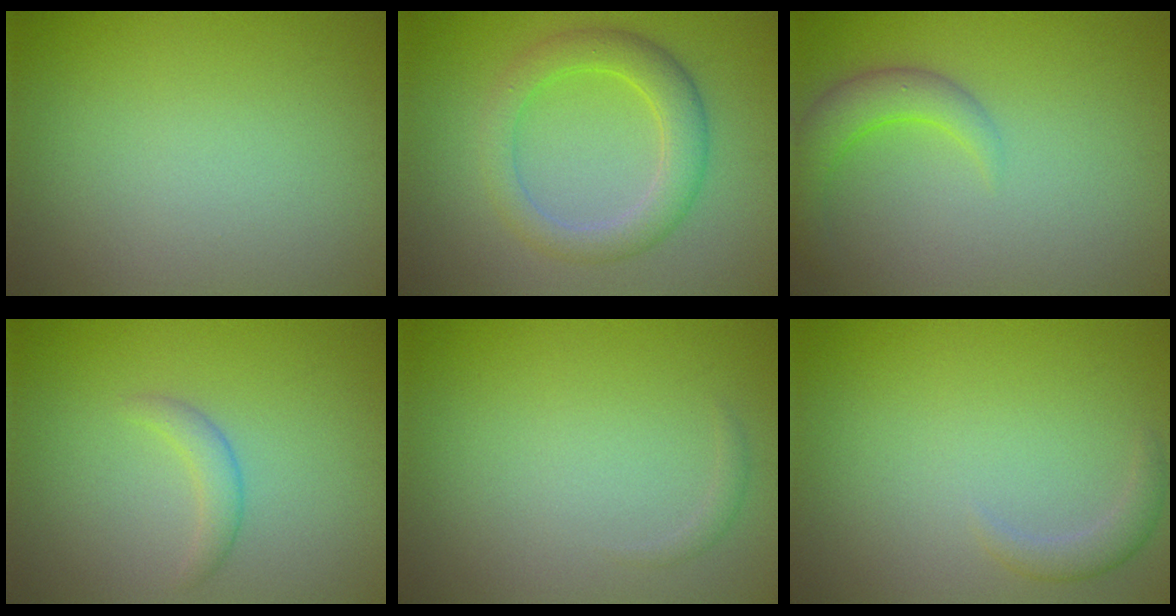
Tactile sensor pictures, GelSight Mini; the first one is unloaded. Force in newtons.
{"total": 4.3, "press": 4.3, "slide": 0.1}
{"total": 3.2, "press": 3.2, "slide": 0.3}
{"total": 1.6, "press": 1.6, "slide": 0.2}
{"total": 0.6, "press": 0.6, "slide": 0.0}
{"total": 1.5, "press": 1.5, "slide": 0.1}